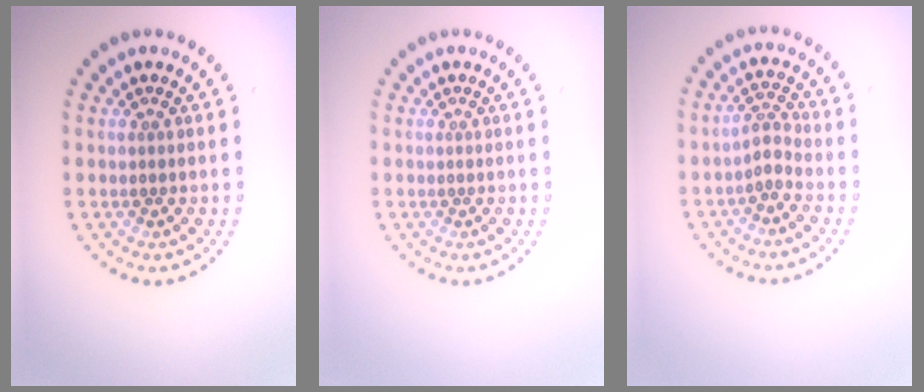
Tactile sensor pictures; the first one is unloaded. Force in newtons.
{"total": 0.0}
{"total": 1.8, "press": 1.3, "slide": 1.2}